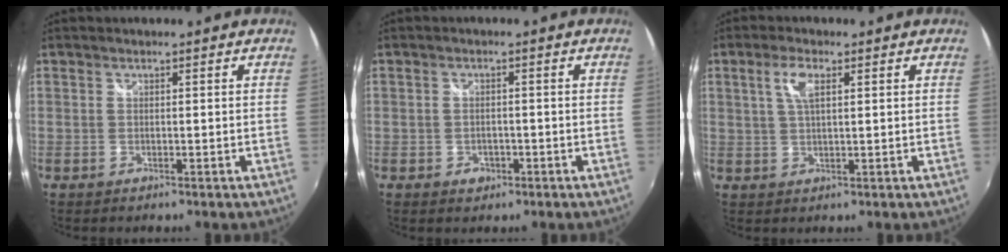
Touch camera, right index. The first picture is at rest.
{"total": 2.7, "force": [-1.2, 2.2, 1.0], "torque": [-0.020, -0.001, -0.016]}
{"total": 4.5, "force": [1.7, 1.6, 3.8], "torque": [-0.072, 0.005, 0.033]}